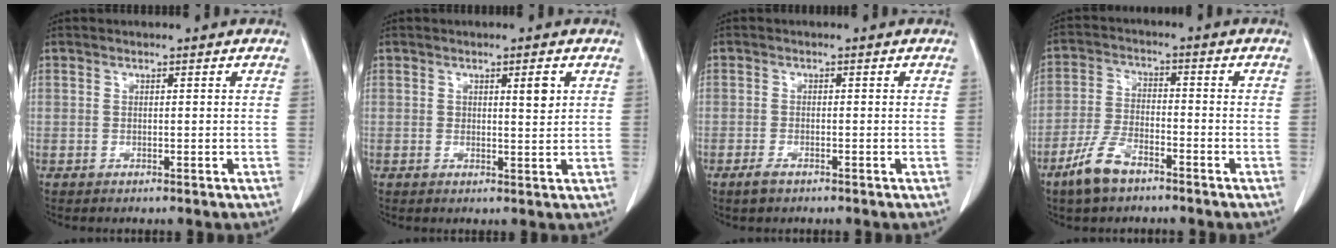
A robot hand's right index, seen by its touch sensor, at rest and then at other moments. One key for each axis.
{"total": 2.6, "fx": 1.1, "fy": 0.5, "fz": 2.3, "tx": -0.034, "ty": -0.006, "tz": 0.016}
{"total": 1.7, "fx": -1.2, "fy": 0.6, "fz": 1.1, "tx": -0.024, "ty": -0.002, "tz": -0.021}
{"total": 7.1, "fx": -4.9, "fy": 2.6, "fz": 4.4, "tx": -0.101, "ty": -0.007, "tz": -0.095}